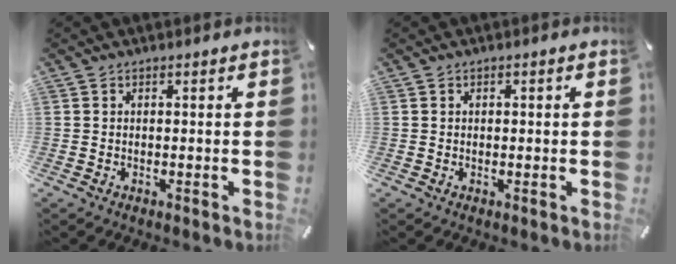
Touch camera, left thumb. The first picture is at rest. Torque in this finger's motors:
{"motor_torque": [-0.12, -0.04, -0.29, 0.01, 0.02]}